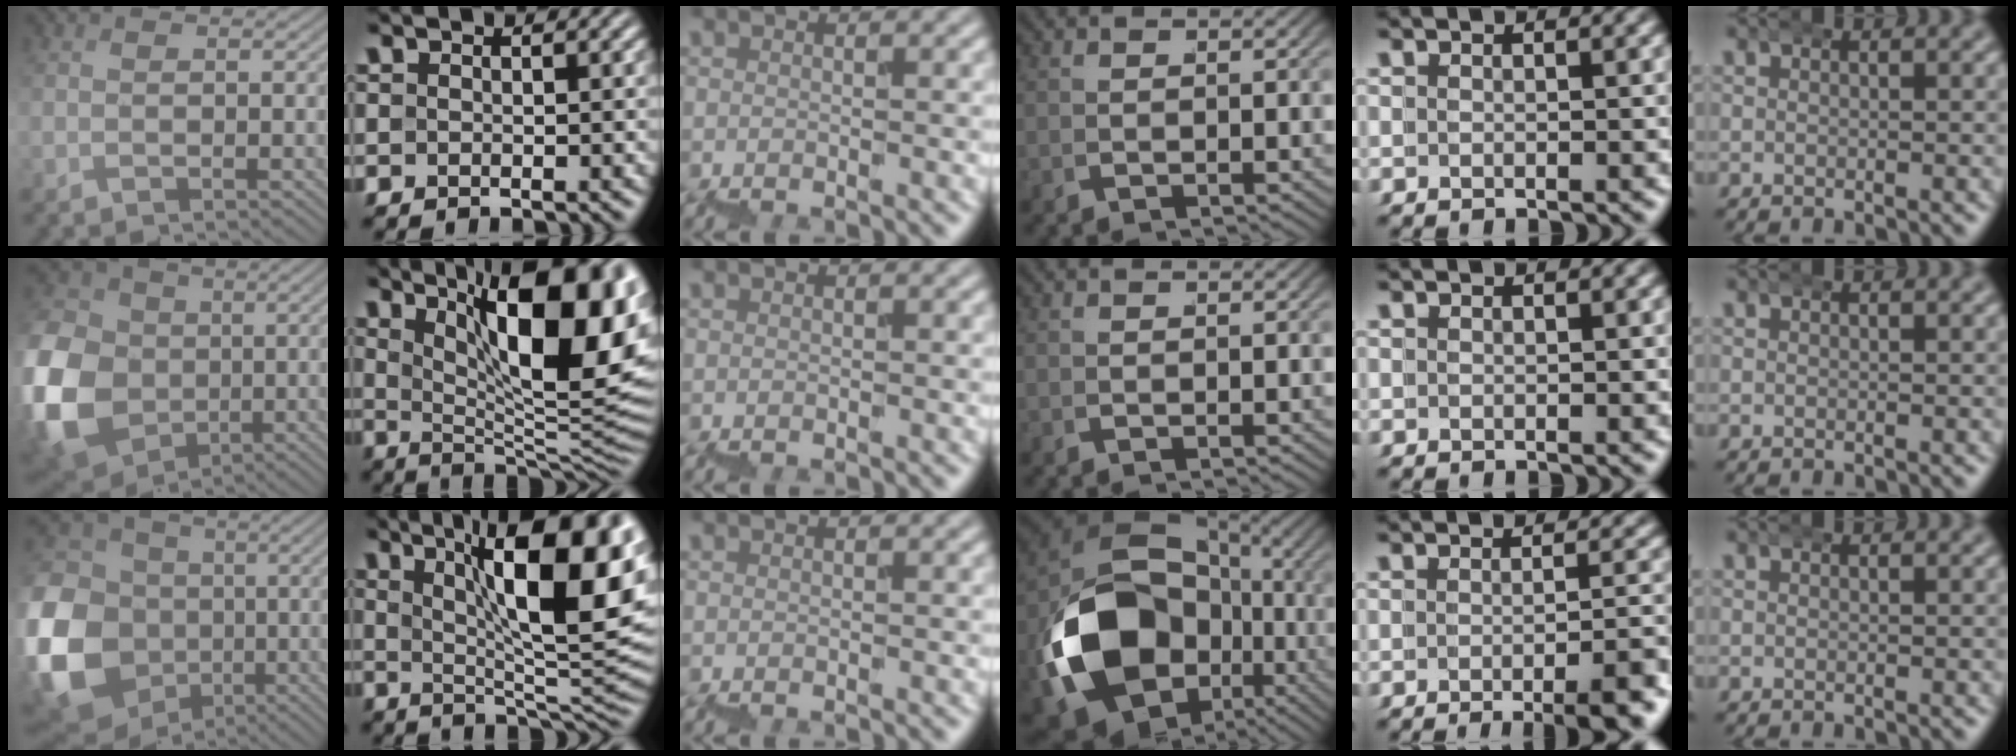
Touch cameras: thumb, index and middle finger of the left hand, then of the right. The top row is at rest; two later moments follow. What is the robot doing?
{"motion": "wrap", "object": "bandana"}